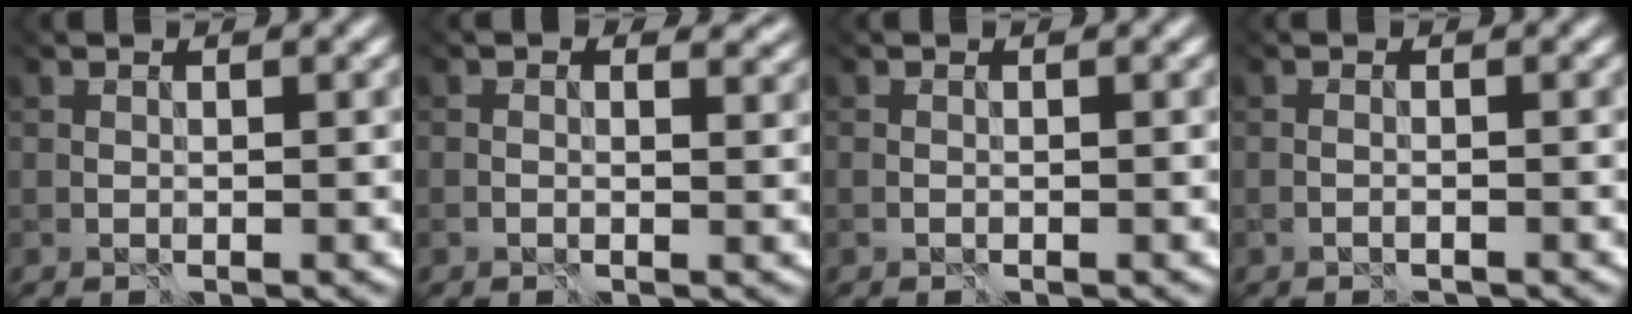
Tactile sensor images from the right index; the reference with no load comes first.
{"total": 0.5, "force": [-0.3, 0.1, 0.4], "torque": [-0.001, -0.001, 0.000]}
{"total": 1.1, "force": [-0.9, -0.4, -0.5], "torque": [0.006, -0.002, -0.010]}
{"total": 1.7, "force": [-1.6, 0.2, 0.2], "torque": [0.007, 0.007, -0.024]}